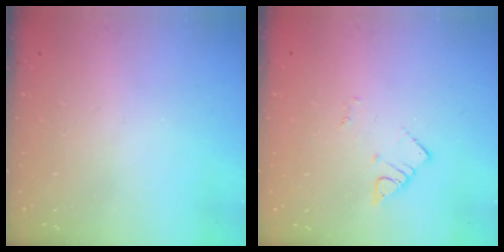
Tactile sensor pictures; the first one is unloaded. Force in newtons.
{"total": 2.7, "press": 2.7, "slide": 0.4}